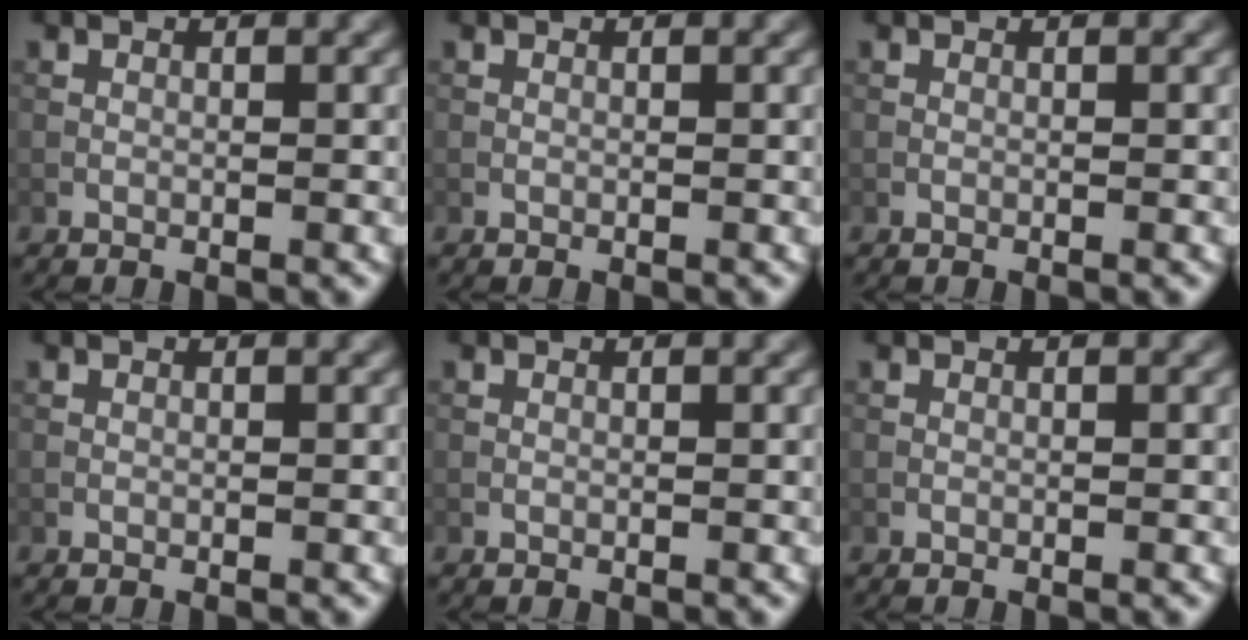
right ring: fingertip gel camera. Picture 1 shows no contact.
{"total": 0.0}
{"total": 0.0}
{"total": 0.0}
{"total": 0.0}
{"total": 0.0}